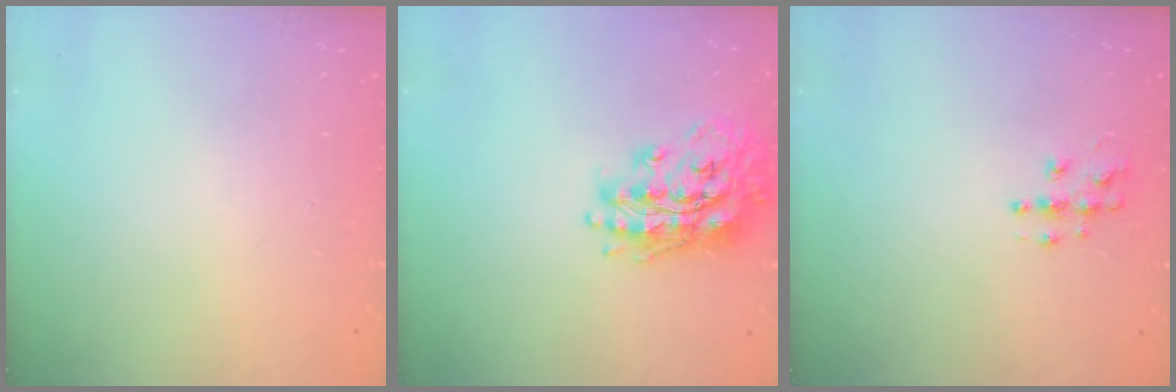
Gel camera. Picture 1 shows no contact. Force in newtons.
{"total": 18.7, "press": 18.7, "slide": 1.8}
{"total": 6.2, "press": 6.2, "slide": 0.2}